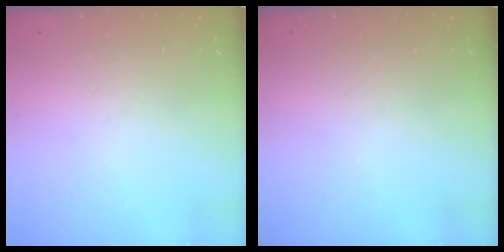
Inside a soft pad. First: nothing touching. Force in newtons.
{"total": 0.0}